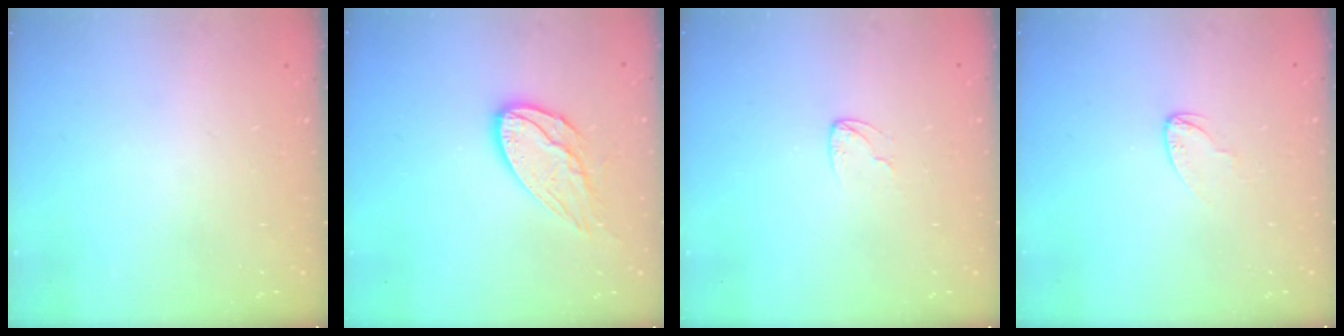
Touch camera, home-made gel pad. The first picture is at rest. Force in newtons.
{"total": 11.5, "press": 11.5, "slide": 0.6}
{"total": 3.4, "press": 3.4, "slide": 0.3}
{"total": 3.5, "press": 3.5, "slide": 0.2}